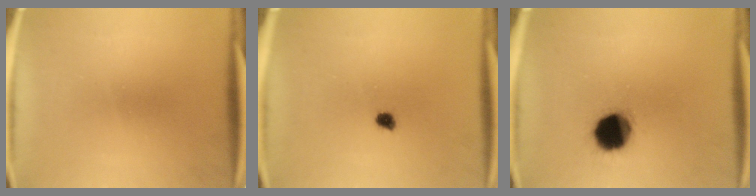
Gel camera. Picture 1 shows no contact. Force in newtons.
{"total": 1.8}
{"total": 12.9}